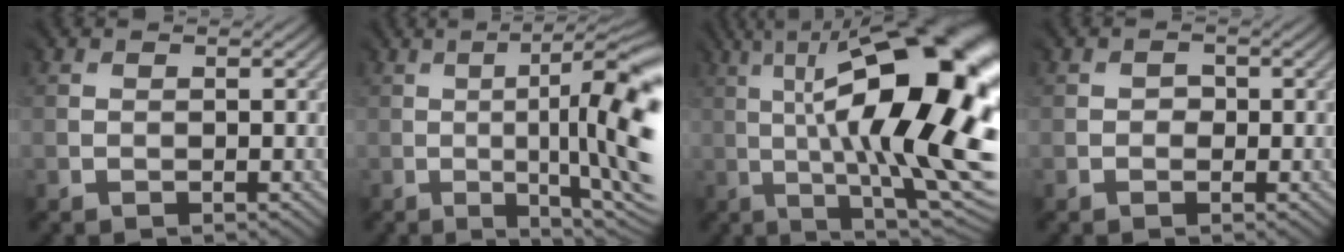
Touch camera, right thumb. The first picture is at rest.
{"total": 12.2, "force": [-1.1, 2.4, 11.9], "torque": [-0.145, 0.003, -0.004]}
{"total": 18.7, "force": [1.6, 4.8, 18.0], "torque": [-0.251, 0.034, 0.028]}
{"total": 1.0, "force": [-0.2, 0.8, -0.4], "torque": [0.010, -0.004, -0.002]}